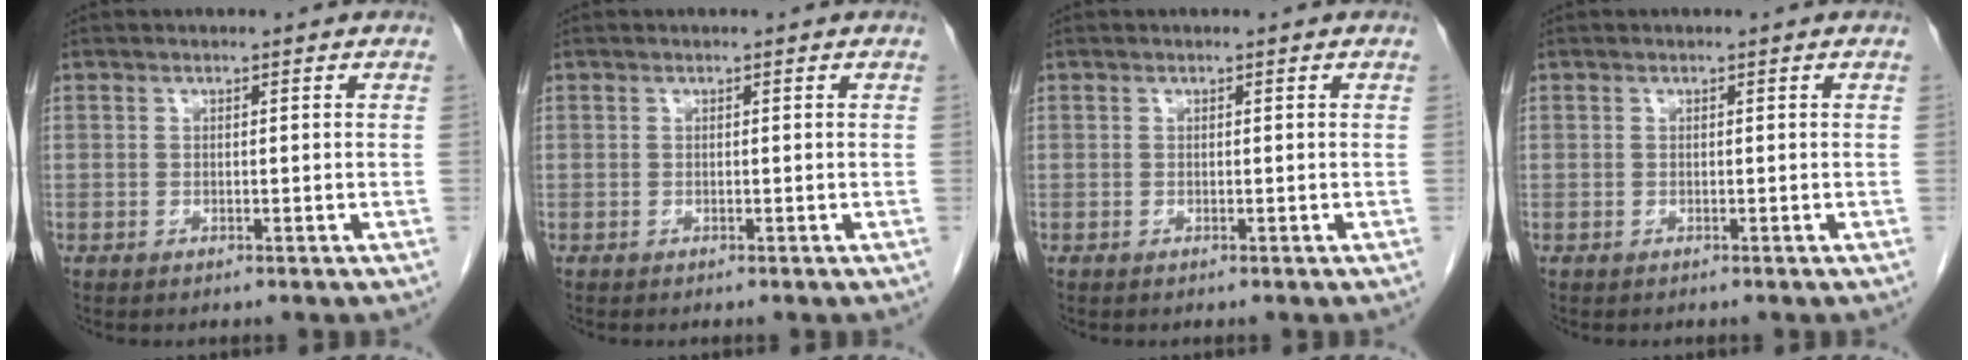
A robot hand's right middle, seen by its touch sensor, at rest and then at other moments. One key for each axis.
{"total": 0.0}
{"total": 0.0}
{"total": 0.0}